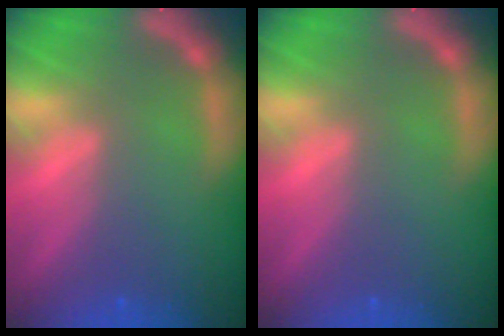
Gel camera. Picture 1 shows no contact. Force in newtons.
{"total": 0.0}